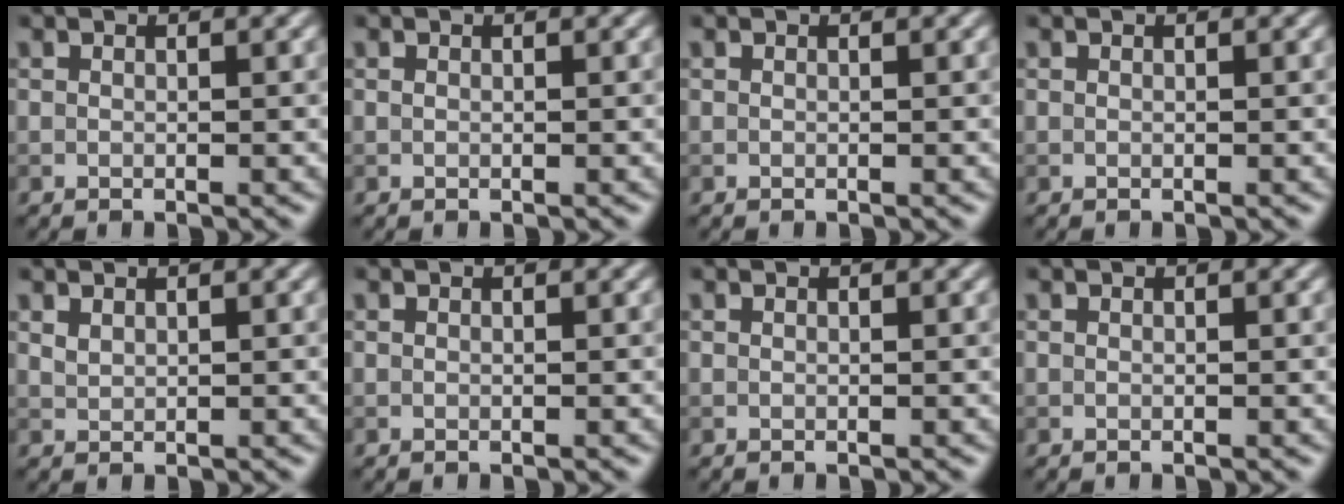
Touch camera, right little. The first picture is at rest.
{"total": 0.0}
{"total": 0.0}
{"total": 0.0}
{"total": 0.8, "force": [0.7, 0.3, 0.3], "torque": [-0.011, 0.000, 0.018]}
{"total": 0.0}
{"total": 0.0}
{"total": 0.0}